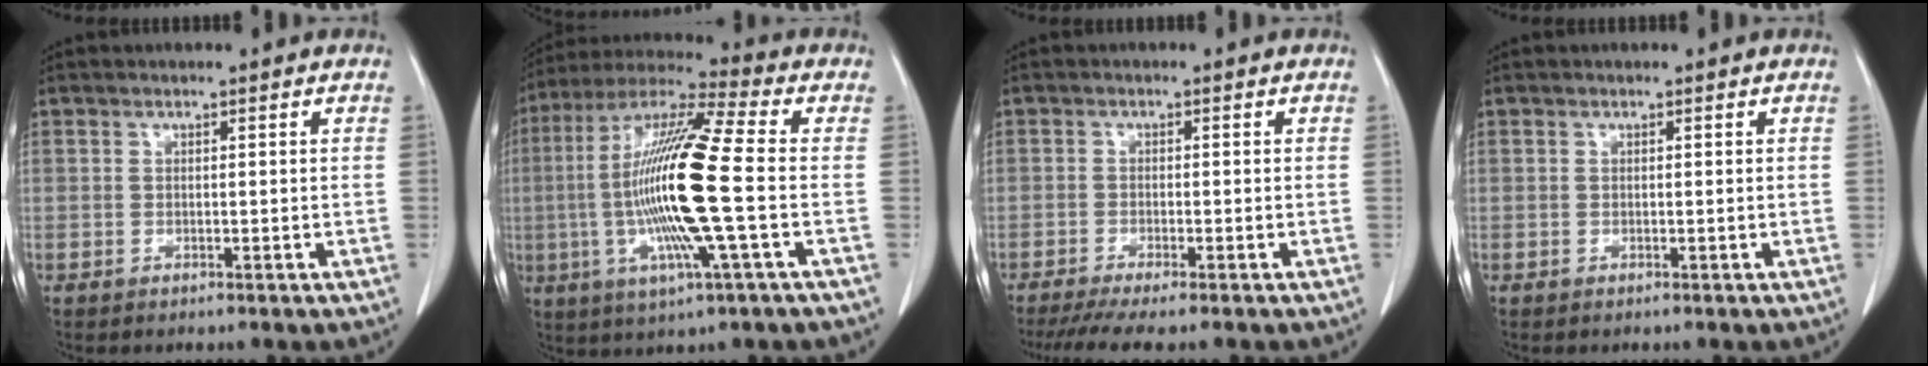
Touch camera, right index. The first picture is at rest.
{"total": 18.9, "force": [-2.2, 0.7, 18.8], "torque": [-0.383, -0.005, -0.051]}
{"total": 6.7, "force": [-5.6, -0.2, 3.8], "torque": [-0.052, -0.014, -0.089]}
{"total": 0.0}